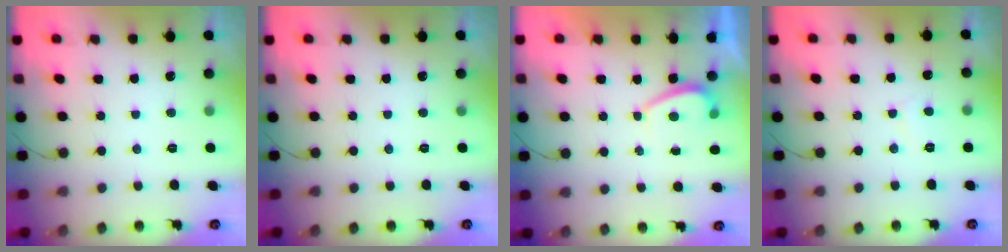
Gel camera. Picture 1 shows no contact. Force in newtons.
{"total": 0.0}
{"total": 0.9, "press": 0.7, "slide": 0.5}
{"total": 2.8, "press": 2.8, "slide": 0.3}